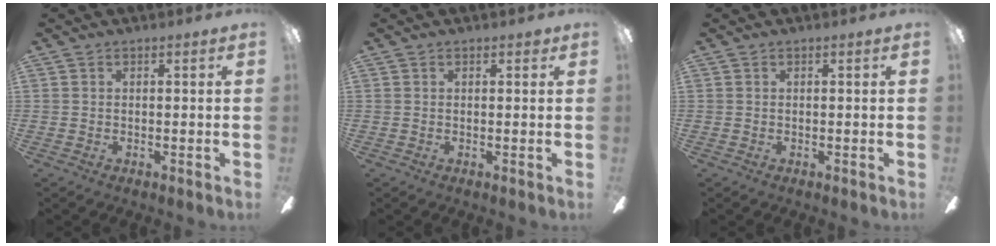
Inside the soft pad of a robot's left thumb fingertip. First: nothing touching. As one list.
[{"total": 1.0, "force": [0.7, 0.4, 0.6], "torque": [-0.004, -0.001, 0.010]}, {"total": 0.0}]